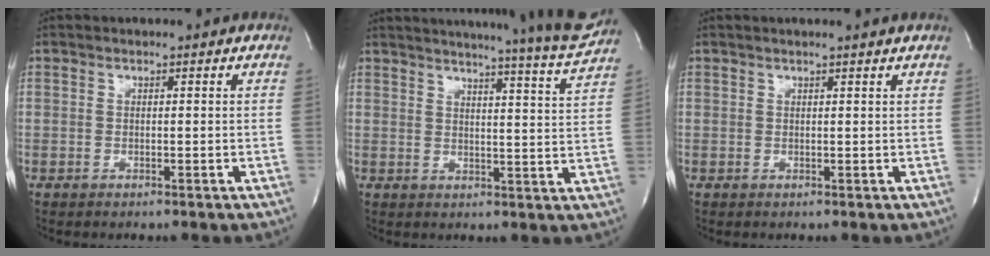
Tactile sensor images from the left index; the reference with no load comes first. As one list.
[{"total": 17.5, "force": [16.3, -1.6, 6.2], "torque": [-0.100, -0.072, 0.197]}, {"total": 2.0, "force": [1.7, -0.7, 0.8], "torque": [-0.020, 0.002, 0.027]}]